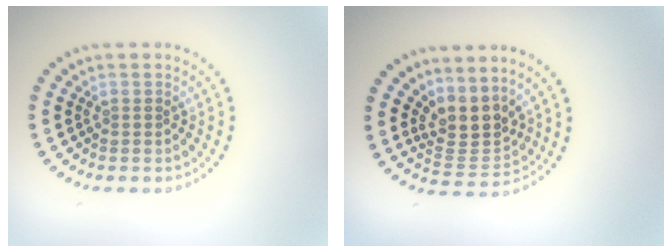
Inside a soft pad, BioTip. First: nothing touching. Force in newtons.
{"total": 3.5, "press": 2.5, "slide": 2.3}